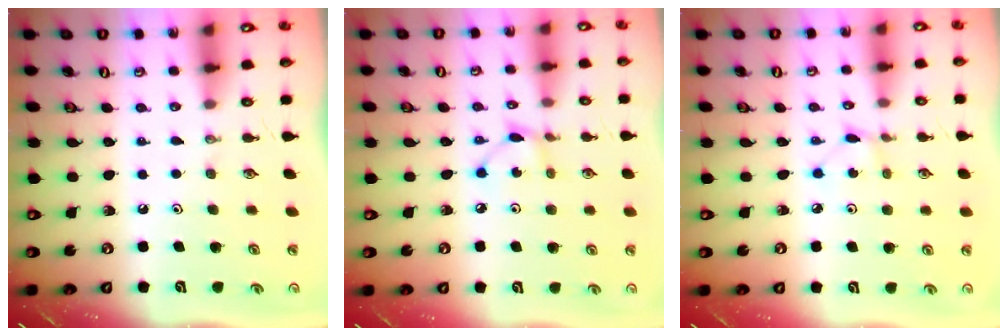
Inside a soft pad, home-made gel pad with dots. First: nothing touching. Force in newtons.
{"total": 3.6, "press": 3.6, "slide": 0.1}
{"total": 1.3, "press": 1.3, "slide": 0.1}